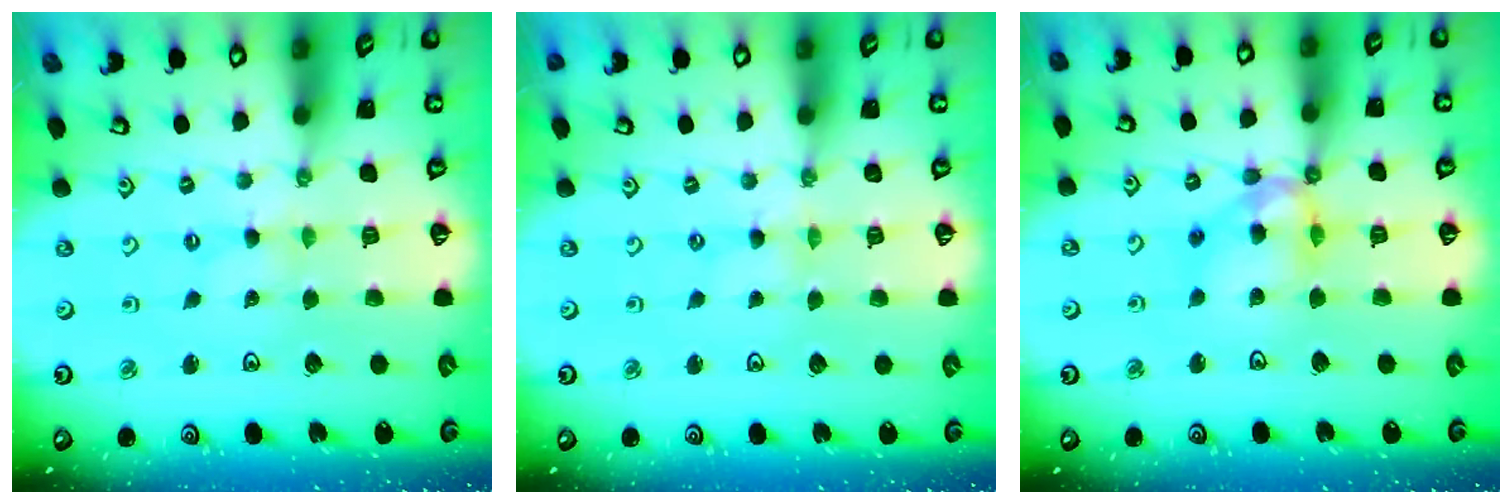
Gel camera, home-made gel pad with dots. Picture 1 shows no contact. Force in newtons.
{"total": 0.0}
{"total": 12.6, "press": 12.5, "slide": 1.2}